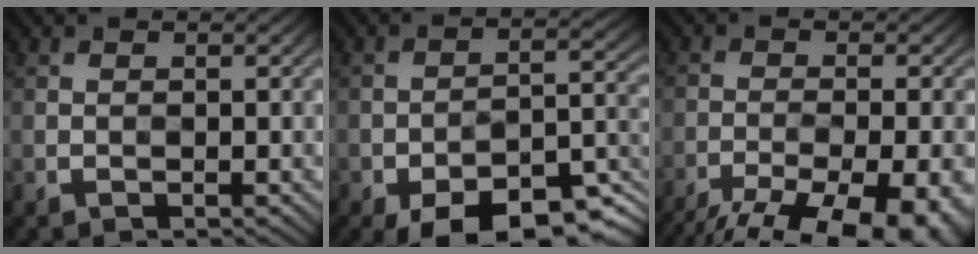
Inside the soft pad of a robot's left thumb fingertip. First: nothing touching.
{"total": 14.5, "force": [-9.8, 5.4, 9.2], "torque": [-0.138, -0.012, -0.157]}
{"total": 16.8, "force": [-12.9, 5.5, 9.3], "torque": [-0.133, -0.034, -0.166]}